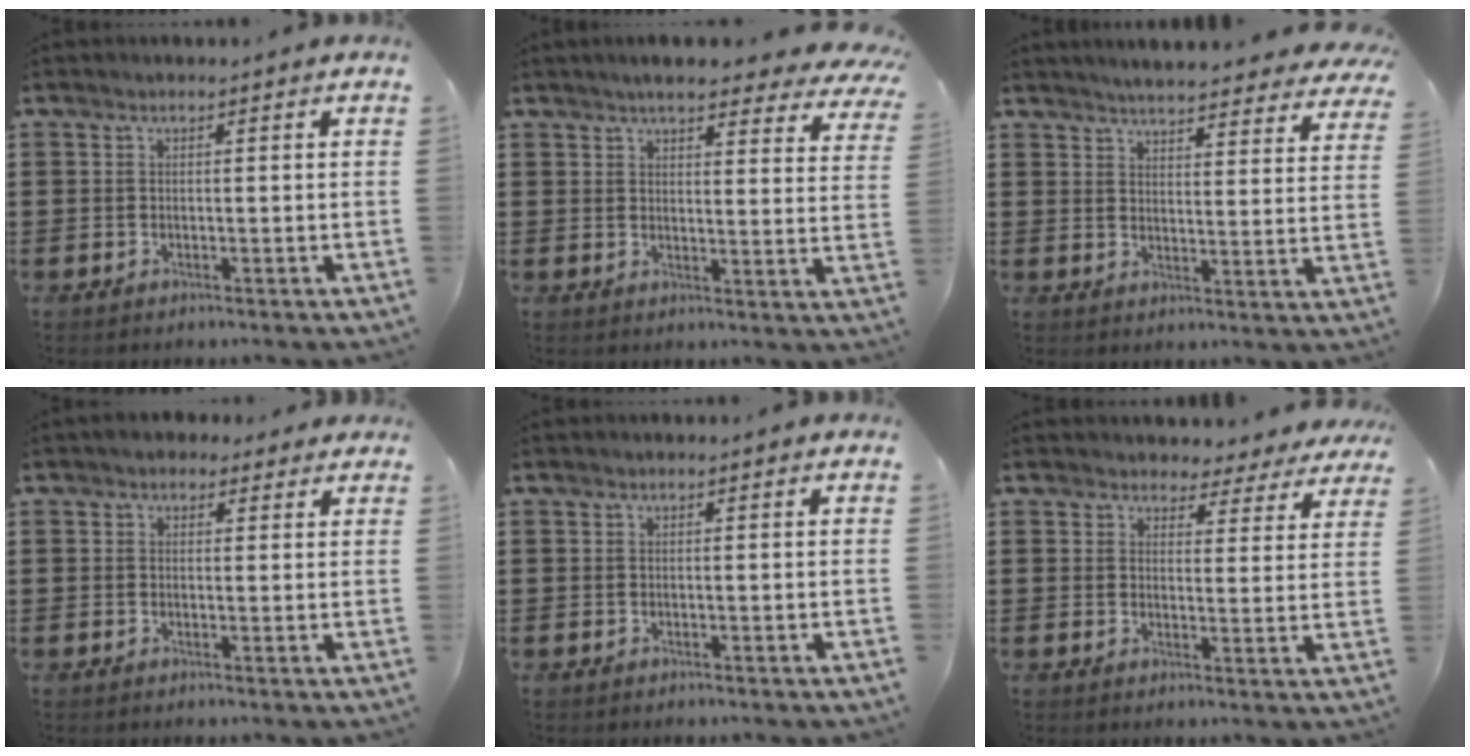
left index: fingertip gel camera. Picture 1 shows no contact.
{"total": 5.8, "force": [5.1, 0.5, 2.7], "torque": [-0.061, -0.016, 0.090]}
{"total": 4.7, "force": [4.6, -0.2, 1.0], "torque": [-0.039, -0.025, 0.081]}
{"total": 2.2, "force": [1.6, 1.5, 0.6], "torque": [-0.010, 0.006, 0.027]}
{"total": 0.0}
{"total": 3.3, "force": [3.1, 1.0, 0.2], "torque": [-0.015, -0.011, 0.054]}